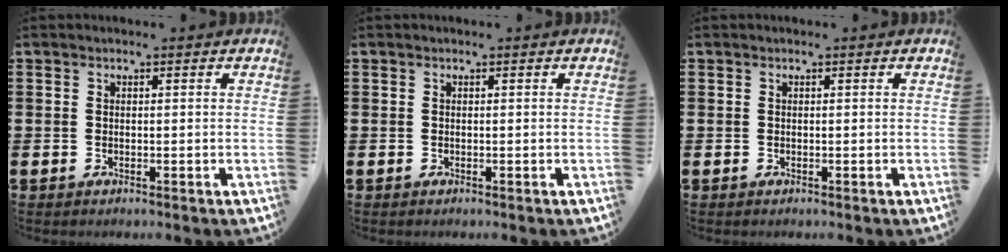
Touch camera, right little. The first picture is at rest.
{"total": 0.0}
{"total": 0.0}